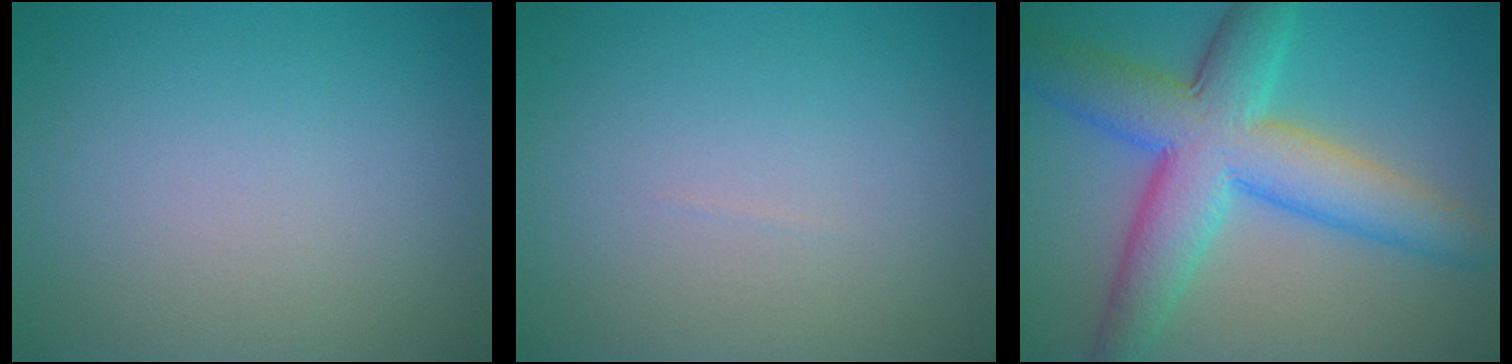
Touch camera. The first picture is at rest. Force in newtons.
{"total": 0.0}
{"total": 9.7, "press": 9.7, "slide": 0.1}